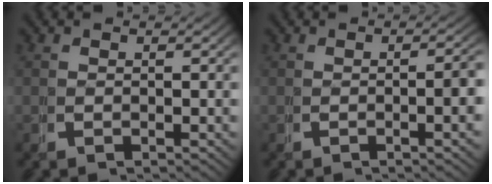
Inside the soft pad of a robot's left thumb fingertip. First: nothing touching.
{"total": 2.8, "force": [-0.4, 0.3, 2.8], "torque": [-0.041, 0.002, -0.006]}